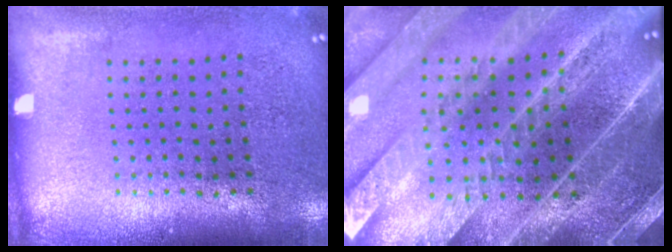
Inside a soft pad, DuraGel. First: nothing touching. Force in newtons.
{"total": 4.4, "press": 4.0, "slide": 1.9}